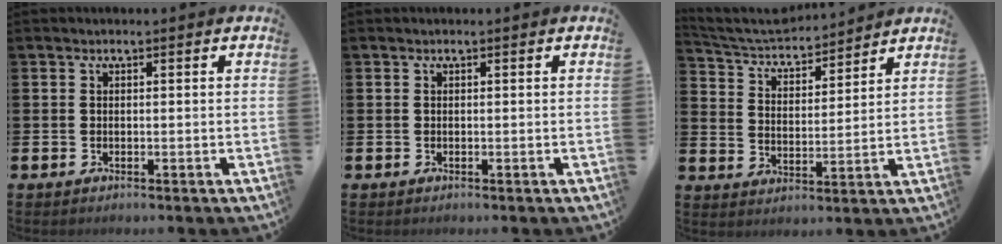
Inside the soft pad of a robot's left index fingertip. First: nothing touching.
{"total": 0.0}
{"total": 5.3, "force": [5.1, 1.3, 0.8], "torque": [-0.045, -0.037, 0.086]}